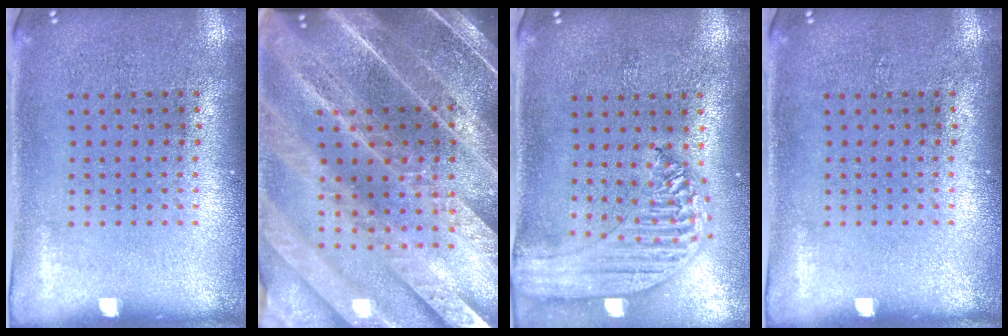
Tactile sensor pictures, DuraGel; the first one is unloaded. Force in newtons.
{"total": 5.6, "press": 4.8, "slide": 3.0}
{"total": 1.8, "press": 1.7, "slide": 0.6}
{"total": 0.0}